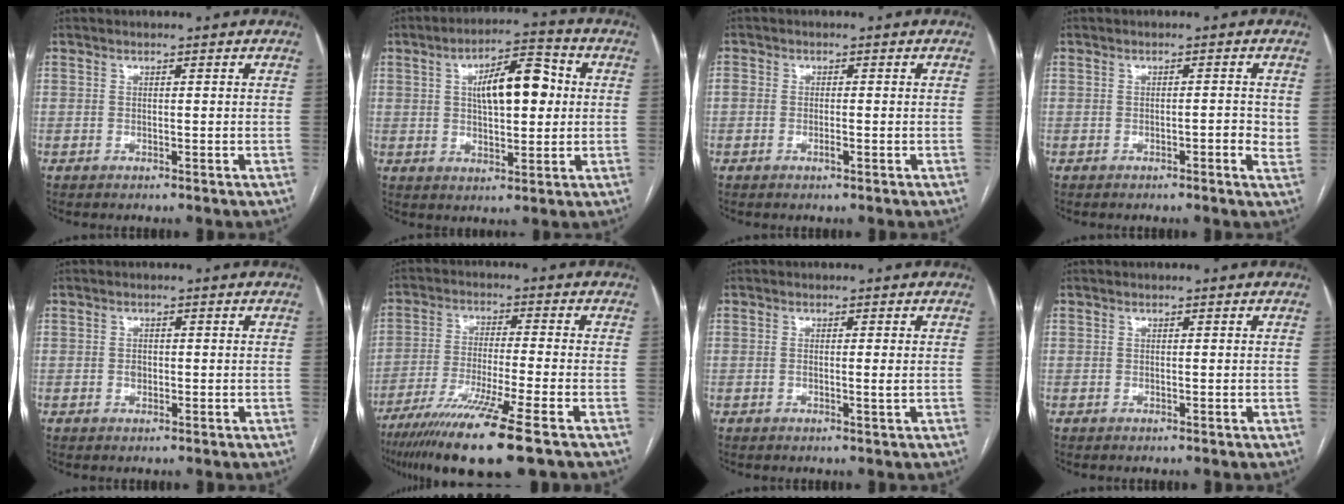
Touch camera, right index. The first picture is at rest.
{"total": 10.4, "force": [1.9, 3.8, 9.5], "torque": [-0.155, 0.024, 0.030]}
{"total": 2.0, "force": [-0.8, 0.9, 1.6], "torque": [-0.034, 0.004, -0.011]}
{"total": 2.5, "force": [-0.2, 0.7, 2.4], "torque": [-0.033, 0.002, -0.003]}
{"total": 1.1, "force": [-0.1, 0.8, 0.7], "torque": [-0.016, 0.003, 0.002]}
{"total": 14.6, "force": [-9.6, -0.6, 10.9], "torque": [-0.201, -0.043, -0.165]}
{"total": 1.2, "force": [-0.1, -0.2, 1.2], "torque": [-0.025, -0.001, 0.000]}
{"total": 0.0}